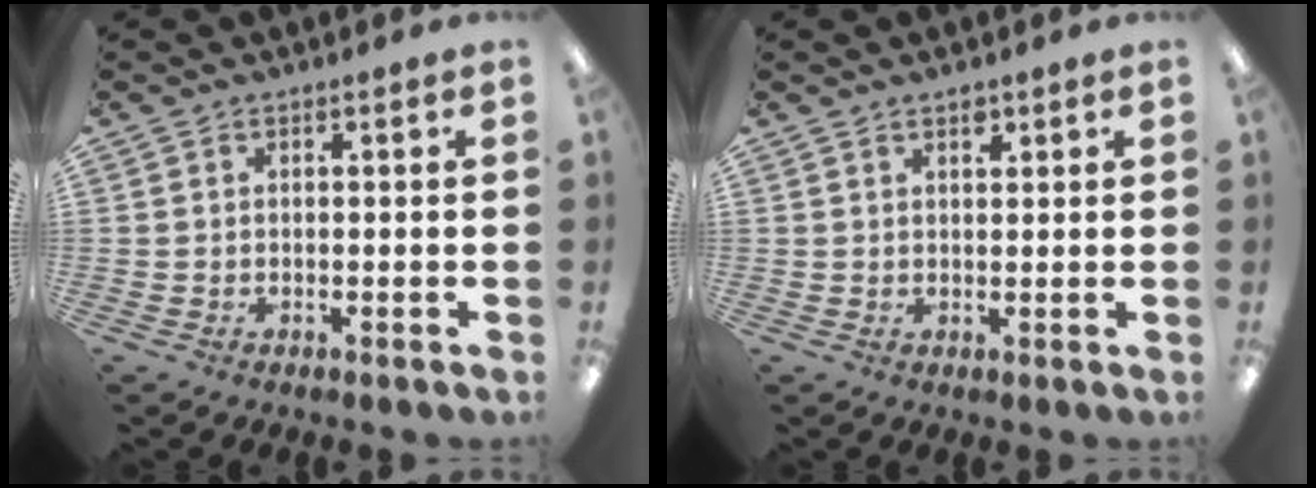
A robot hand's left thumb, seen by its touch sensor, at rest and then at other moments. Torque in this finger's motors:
{"motor_torque": [-0.02, -0.04, -0.32, -0.23, -0.02]}